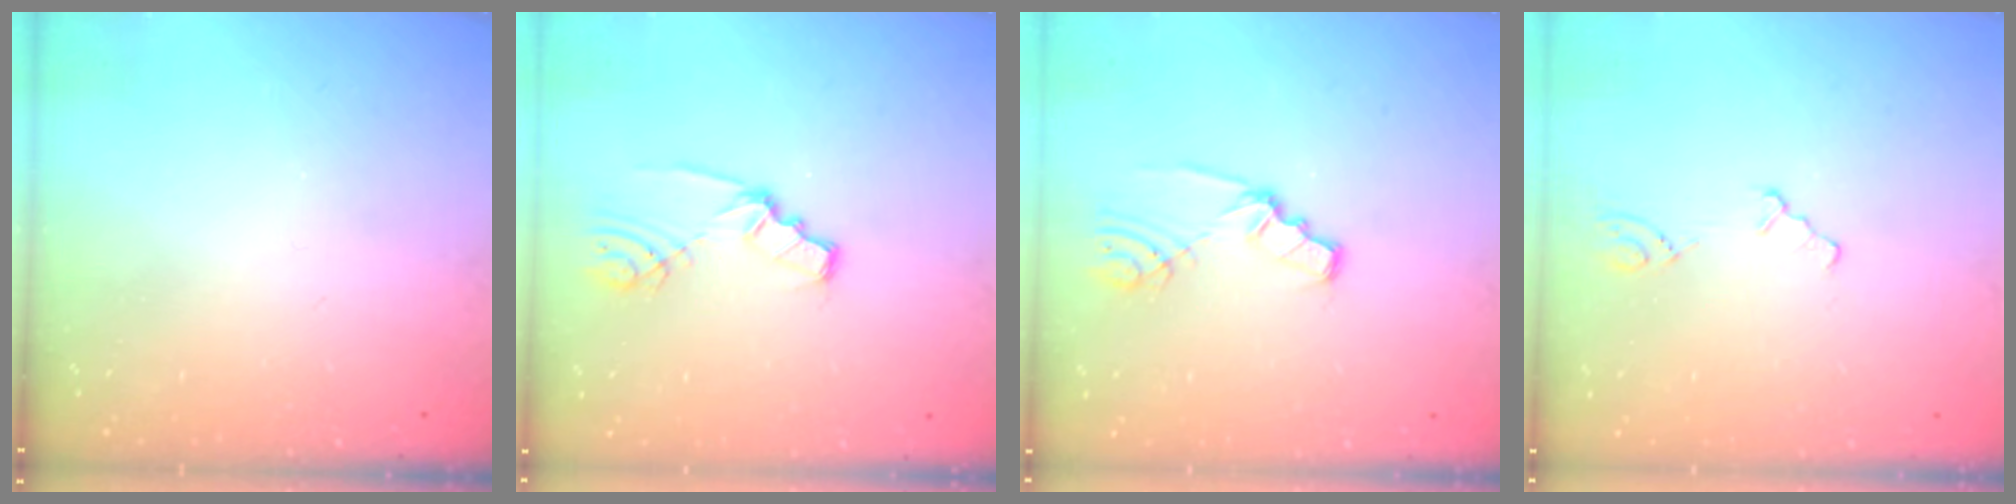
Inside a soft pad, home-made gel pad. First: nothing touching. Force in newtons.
{"total": 2.7, "press": 2.7, "slide": 0.3}
{"total": 2.5, "press": 2.5, "slide": 0.4}
{"total": 2.2, "press": 2.2, "slide": 0.4}